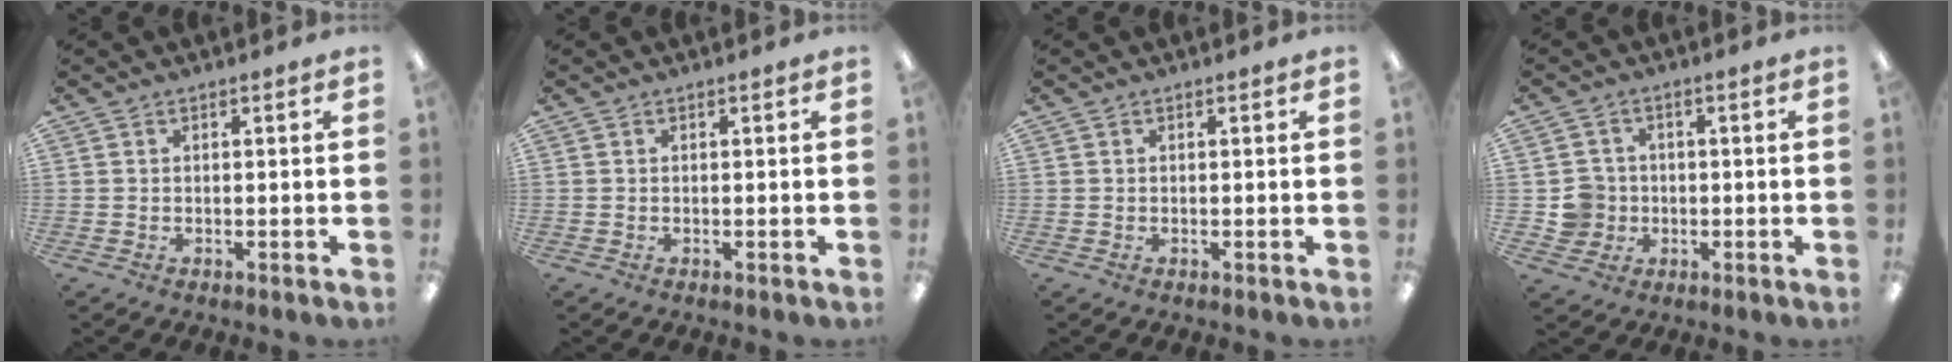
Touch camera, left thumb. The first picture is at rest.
{"total": 0.0}
{"total": 0.0}
{"total": 5.8, "force": [-0.6, 5.7, 0.8], "torque": [-0.025, 0.012, -0.006]}